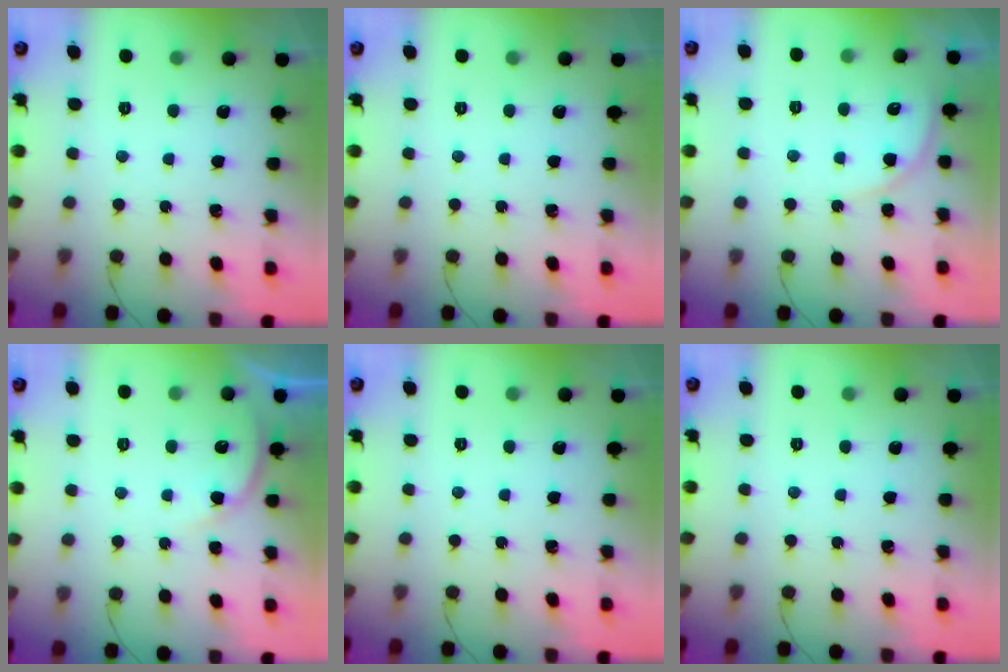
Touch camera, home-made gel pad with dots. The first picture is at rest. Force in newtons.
{"total": 0.0}
{"total": 4.6, "press": 4.6, "slide": 0.3}
{"total": 4.2, "press": 4.1, "slide": 0.5}
{"total": 0.0}
{"total": 0.0}